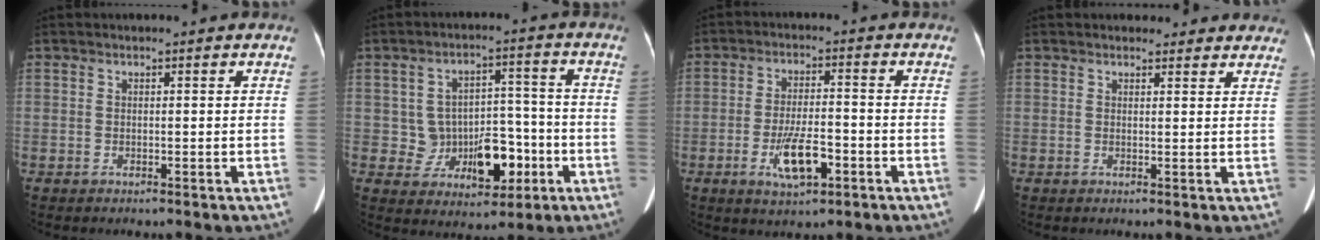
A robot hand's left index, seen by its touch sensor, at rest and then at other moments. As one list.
[{"total": 8.9, "force": [-2.4, 6.4, 5.7], "torque": [-0.079, 0.029, -0.024]}, {"total": 7.3, "force": [-3.1, 2.3, 6.2], "torque": [-0.121, -0.004, -0.050]}, {"total": 6.5, "force": [5.9, 2.4, 0.9], "torque": [0.016, 0.004, 0.048]}]